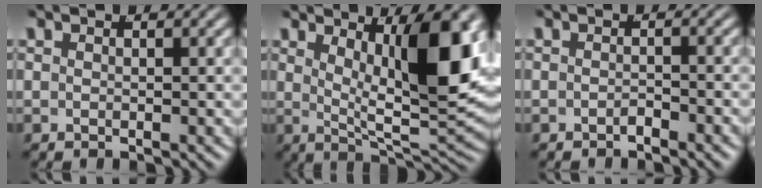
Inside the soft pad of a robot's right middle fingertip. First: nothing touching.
{"total": 9.6, "force": [2.3, 2.8, 8.9], "torque": [-0.131, -0.017, 0.049]}
{"total": 1.0, "force": [-1.0, -0.1, 0.1], "torque": [-0.001, -0.002, -0.017]}